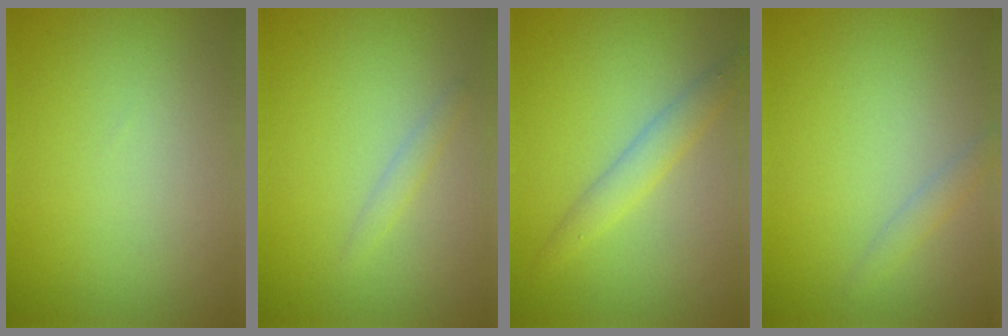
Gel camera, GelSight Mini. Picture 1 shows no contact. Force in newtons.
{"total": 1.1, "press": 1.1, "slide": 0.2}
{"total": 2.3, "press": 2.3, "slide": 0.1}
{"total": 1.2, "press": 1.2, "slide": 0.1}